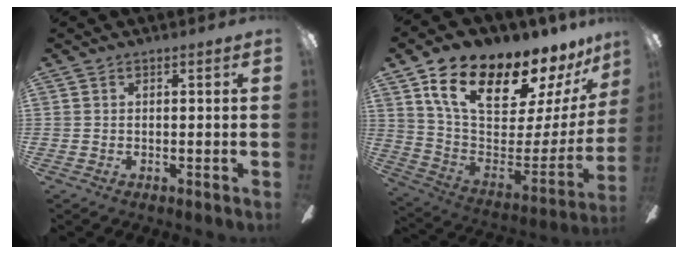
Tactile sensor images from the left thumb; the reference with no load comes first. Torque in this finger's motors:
{"motor_torque": [0.79, 0.86, 1.50, -1.27, 0.21]}